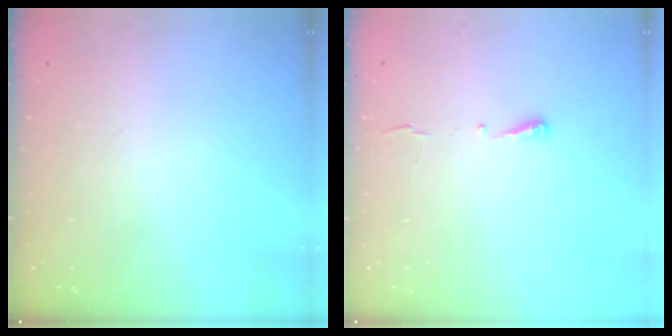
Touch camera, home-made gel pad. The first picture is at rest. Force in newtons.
{"total": 4.4, "press": 4.3, "slide": 0.7}